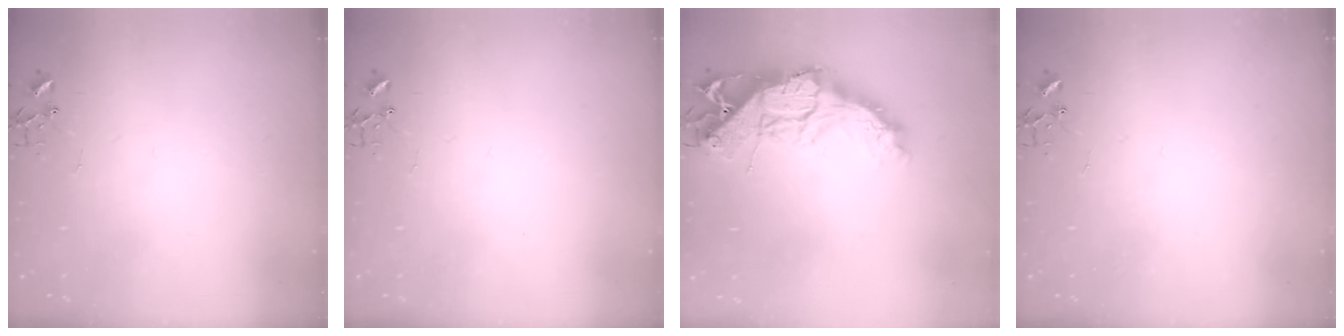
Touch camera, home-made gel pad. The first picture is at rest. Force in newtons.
{"total": 0.0}
{"total": 18.5, "press": 18.4, "slide": 2.0}
{"total": 0.0}